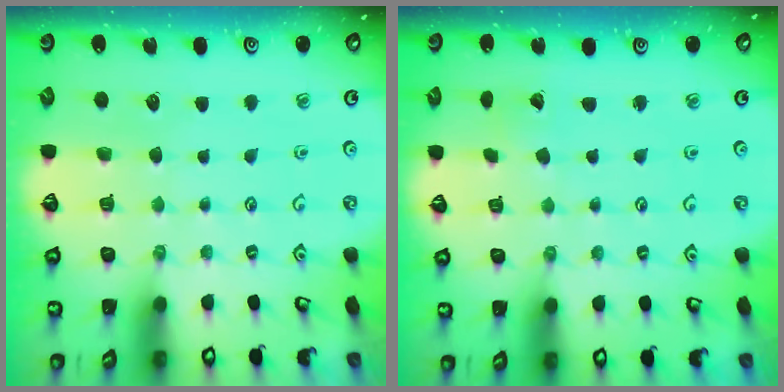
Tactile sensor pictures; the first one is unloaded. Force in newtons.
{"total": 1.4, "press": 1.4, "slide": 0.1}